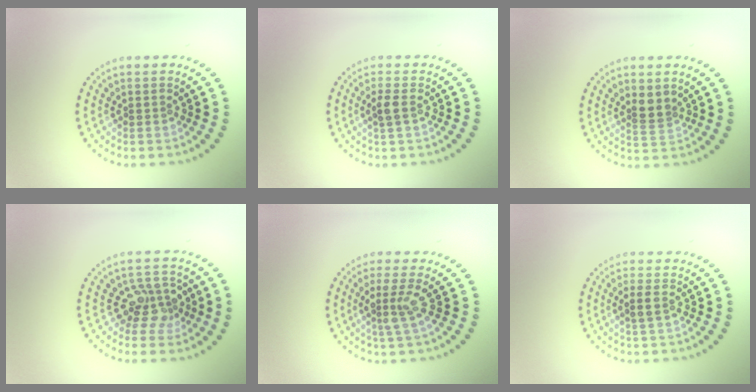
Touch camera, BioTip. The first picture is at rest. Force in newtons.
{"total": 1.3, "press": 1.3, "slide": 0.5}
{"total": 2.1, "press": 1.7, "slide": 1.3}
{"total": 2.9, "press": 2.6, "slide": 1.3}
{"total": 2.7, "press": 2.0, "slide": 1.8}
{"total": 1.4, "press": 1.3, "slide": 0.7}